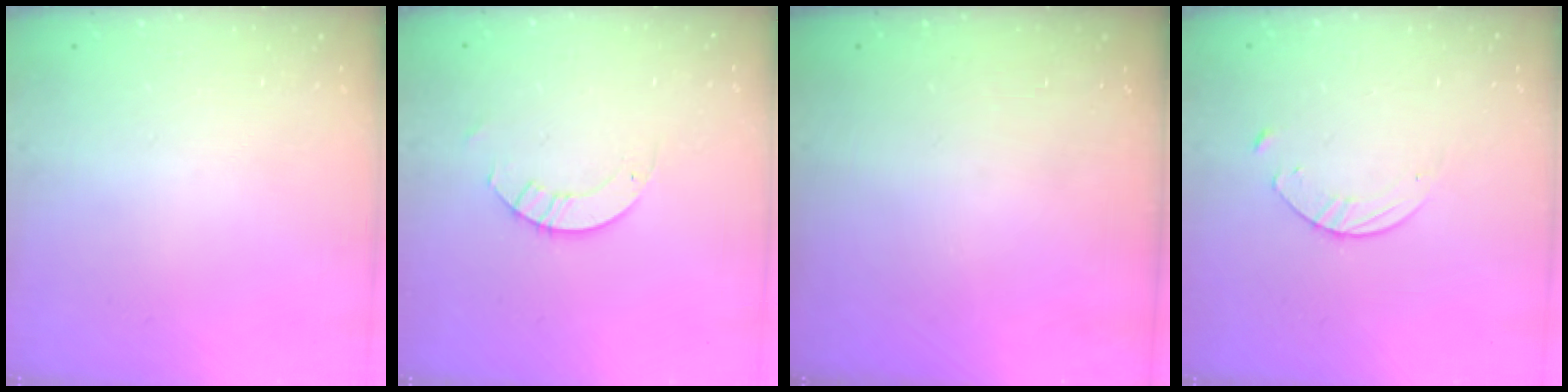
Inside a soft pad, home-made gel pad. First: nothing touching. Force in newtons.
{"total": 2.6, "press": 2.6, "slide": 0.2}
{"total": 0.0}
{"total": 4.3, "press": 4.3, "slide": 0.5}